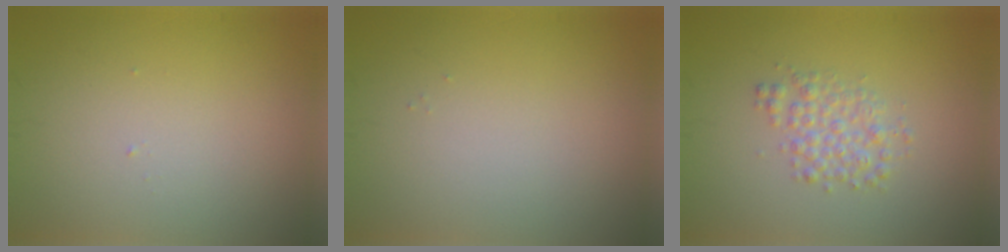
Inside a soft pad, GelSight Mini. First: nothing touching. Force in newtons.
{"total": 0.0}
{"total": 2.6, "press": 2.6, "slide": 0.0}